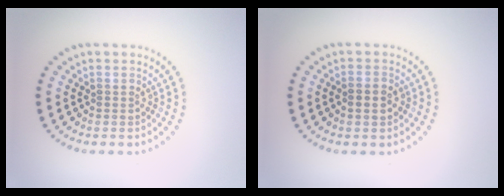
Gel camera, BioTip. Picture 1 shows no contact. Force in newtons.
{"total": 1.7, "press": 1.7, "slide": 0.4}